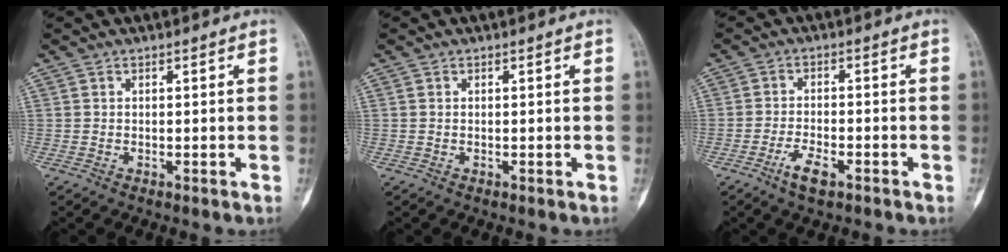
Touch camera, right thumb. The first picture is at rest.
{"total": 0.0}
{"total": 4.9, "force": [-2.9, 2.0, 3.4], "torque": [-0.062, 0.013, -0.053]}